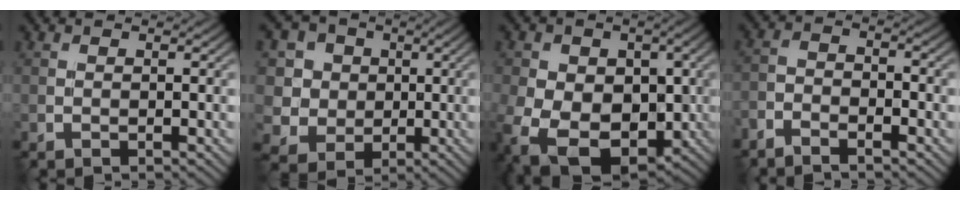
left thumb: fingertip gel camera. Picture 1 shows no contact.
{"total": 8.4, "force": [1.6, 7.6, 3.0], "torque": [-0.110, 0.004, 0.016]}
{"total": 14.2, "force": [-3.6, 10.1, 9.3], "torque": [-0.166, -0.028, -0.051]}
{"total": 3.7, "force": [-3.1, 1.1, 1.7], "torque": [-0.036, -0.005, -0.071]}